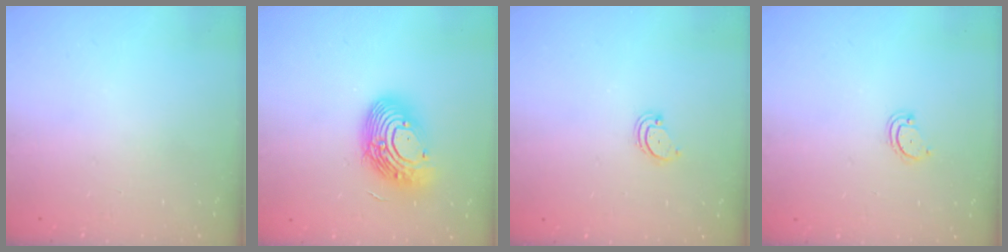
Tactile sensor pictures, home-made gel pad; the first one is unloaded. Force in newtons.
{"total": 15.5, "press": 15.5, "slide": 1.4}
{"total": 2.2, "press": 2.2, "slide": 0.3}
{"total": 2.3, "press": 2.3, "slide": 0.2}